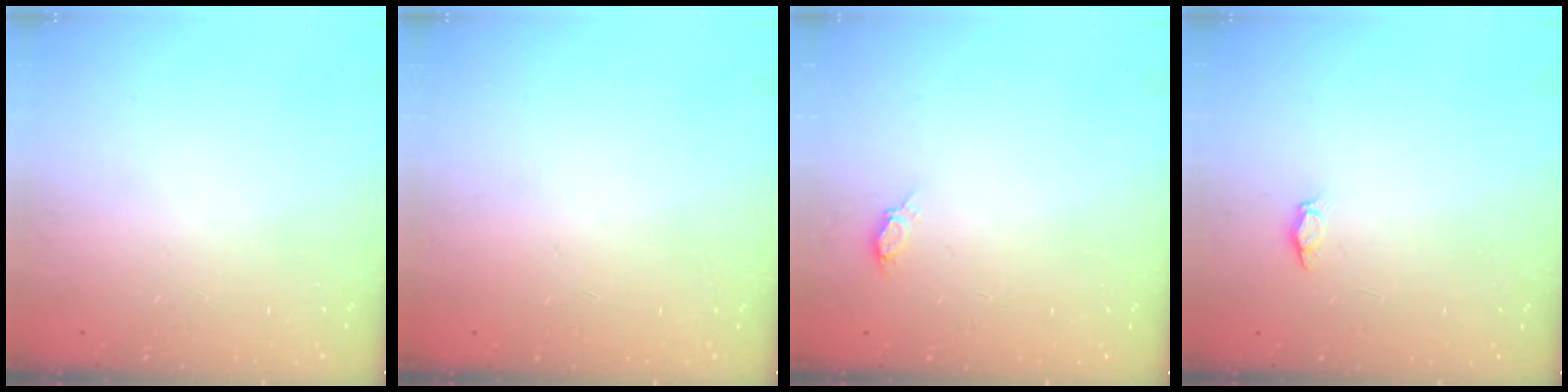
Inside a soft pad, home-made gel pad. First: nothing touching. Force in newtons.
{"total": 1.1, "press": 1.1, "slide": 0.3}
{"total": 9.3, "press": 4.9, "slide": 8.0}
{"total": 2.2, "press": 2.2, "slide": 0.3}